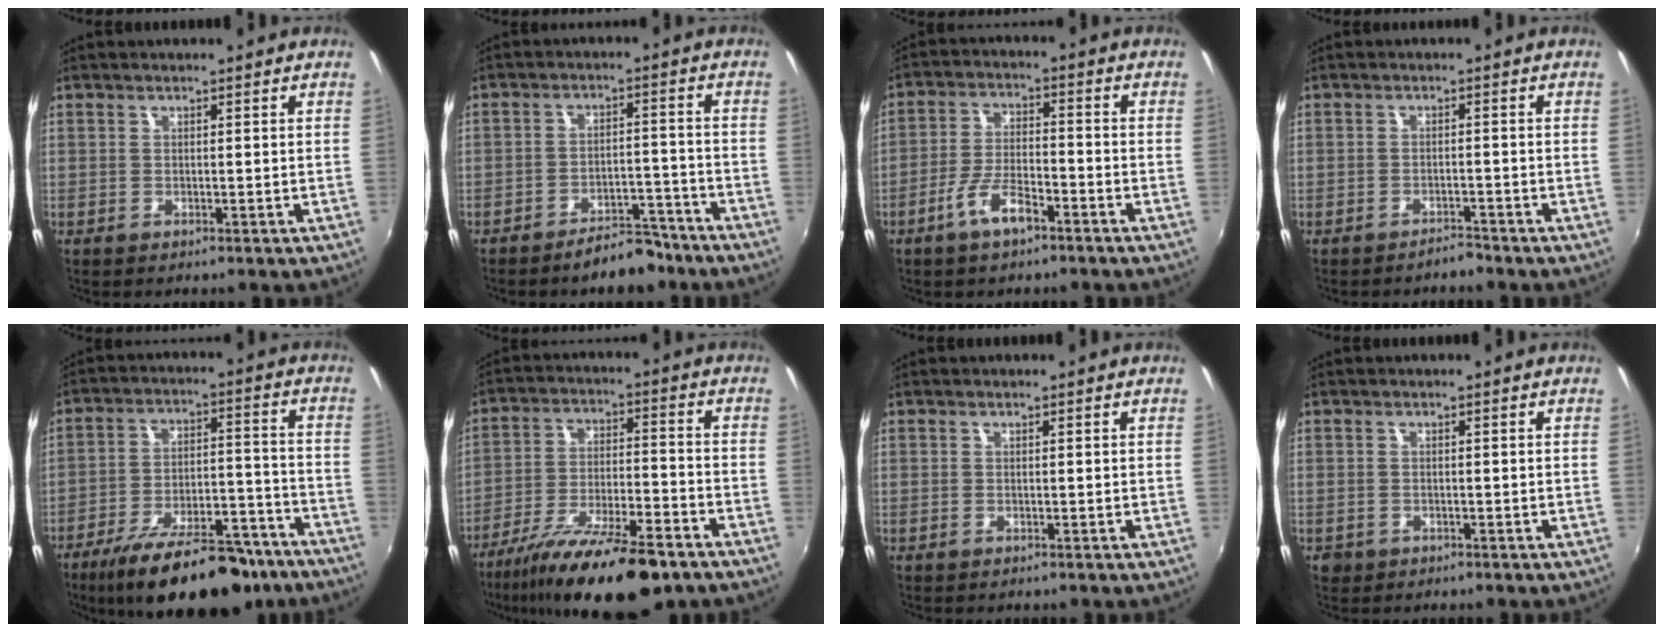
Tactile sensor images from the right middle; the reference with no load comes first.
{"total": 7.6, "force": [-6.3, 3.0, 3.0], "torque": [-0.056, 0.027, -0.076]}
{"total": 7.1, "force": [-4.4, 2.1, 5.1], "torque": [-0.106, 0.003, -0.078]}
{"total": 2.0, "force": [-1.9, 0.4, 0.3], "torque": [-0.010, 0.002, -0.029]}
{"total": 22.4, "force": [-17.2, 7.7, 12.1], "torque": [-0.208, -0.013, -0.244]}
{"total": 20.6, "force": [-15.2, 5.2, 13.0], "torque": [-0.240, -0.041, -0.244]}
{"total": 0.0}
{"total": 1.9, "force": [-0.8, 1.7, 0.6], "torque": [-0.016, -0.005, -0.011]}